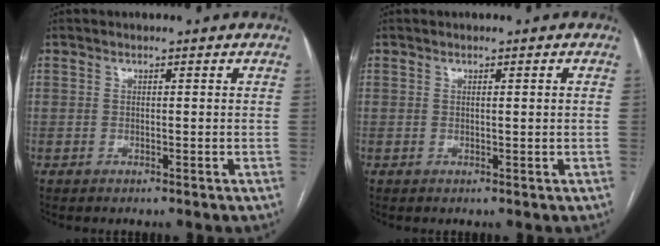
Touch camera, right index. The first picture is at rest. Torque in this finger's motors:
{"motor_torque": [-0.36, -0.07, -0.02, -0.01]}